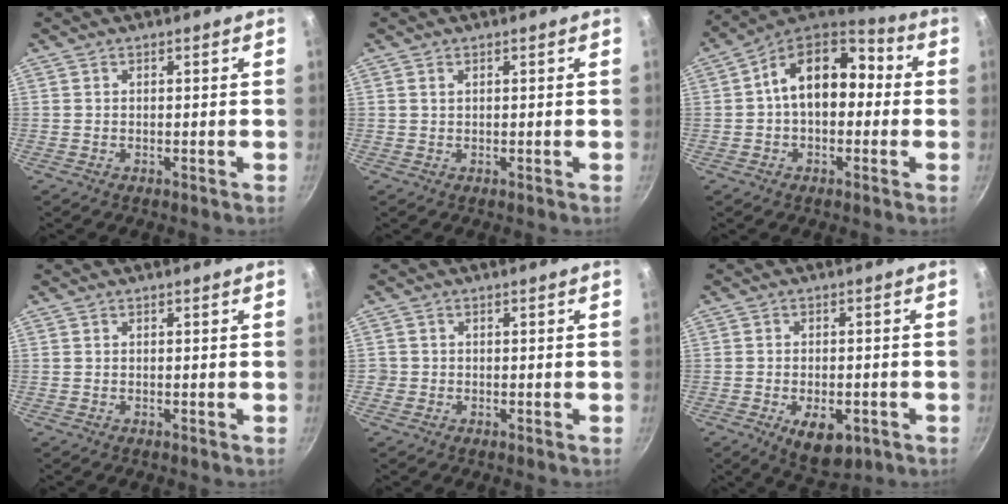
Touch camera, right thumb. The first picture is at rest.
{"total": 0.7, "force": [0.3, 0.4, 0.4], "torque": [-0.008, 0.001, 0.006]}
{"total": 15.8, "force": [1.0, 10.6, 11.6], "torque": [-0.140, 0.047, -0.003]}
{"total": 0.0}
{"total": 1.2, "force": [-0.4, 1.1, 0.2], "torque": [-0.001, 0.002, -0.007]}
{"total": 8.5, "force": [-3.3, 4.6, 6.3], "torque": [-0.074, 0.008, -0.036]}